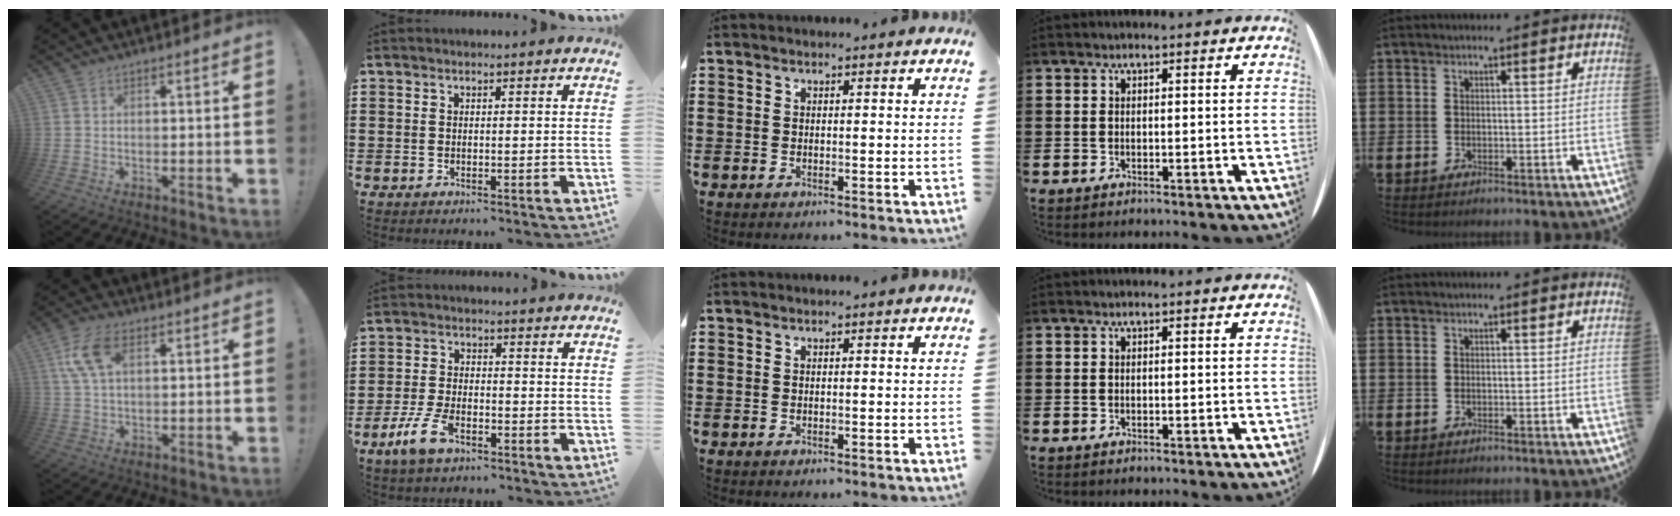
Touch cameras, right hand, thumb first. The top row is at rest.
{"thumb": {"total": 9.8, "force": [3.6, 5.1, 7.6], "torque": [-0.150, 0.002, 0.068]}, "index": {"total": 6.0, "force": [-3.3, 2.5, 4.3], "torque": [-0.105, -0.003, -0.066]}}